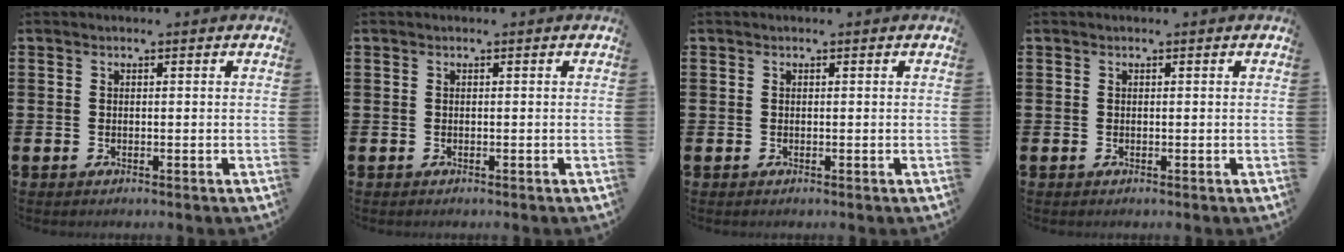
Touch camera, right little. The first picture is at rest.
{"total": 0.0}
{"total": 0.0}
{"total": 0.0}